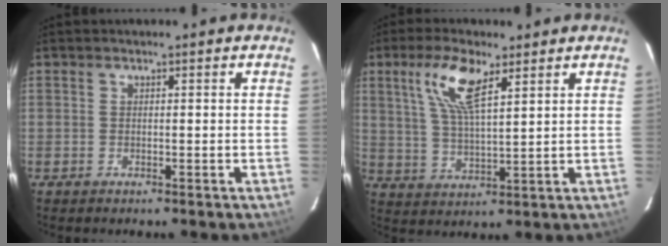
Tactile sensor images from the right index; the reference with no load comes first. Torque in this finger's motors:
{"motor_torque": [0.42, 0.33, 0.57, 0.17]}